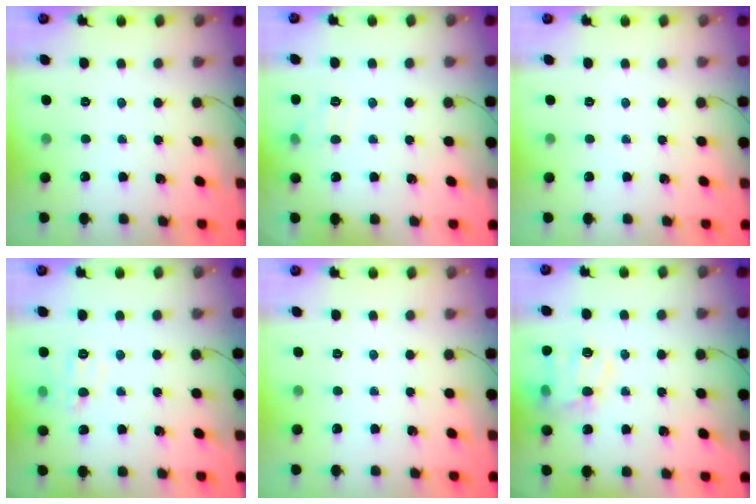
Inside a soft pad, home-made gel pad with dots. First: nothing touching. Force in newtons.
{"total": 5.5, "press": 5.2, "slide": 1.8}
{"total": 0.0}
{"total": 5.8, "press": 5.7, "slide": 1.1}
{"total": 0.0}
{"total": 15.1, "press": 14.9, "slide": 2.7}